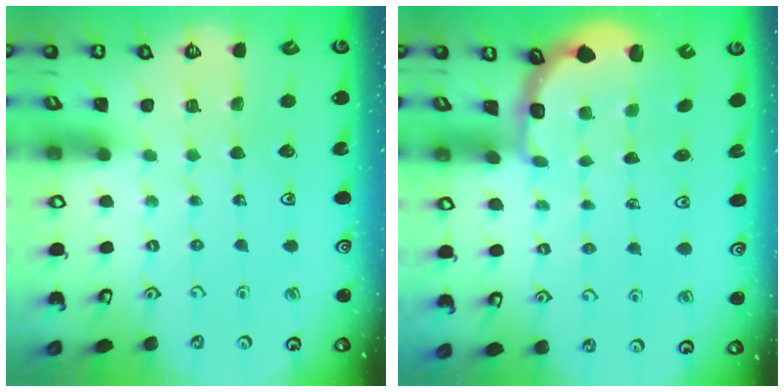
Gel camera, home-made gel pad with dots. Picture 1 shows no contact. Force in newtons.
{"total": 2.4, "press": 1.8, "slide": 1.6}